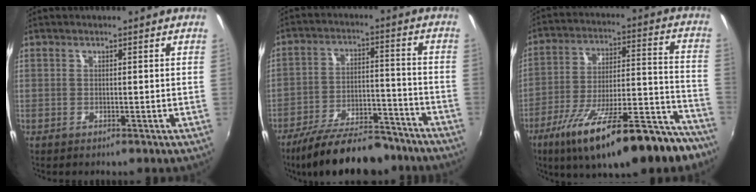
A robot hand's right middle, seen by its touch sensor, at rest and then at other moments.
{"total": 19.4, "force": [-15.9, 6.1, 9.4], "torque": [-0.173, -0.011, -0.230]}
{"total": 26.1, "force": [-18.7, 6.5, 16.9], "torque": [-0.265, -0.032, -0.274]}